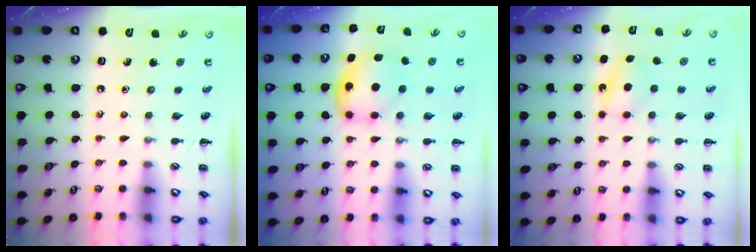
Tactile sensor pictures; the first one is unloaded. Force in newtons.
{"total": 6.3, "press": 6.2, "slide": 0.7}
{"total": 5.0, "press": 4.9, "slide": 1.1}